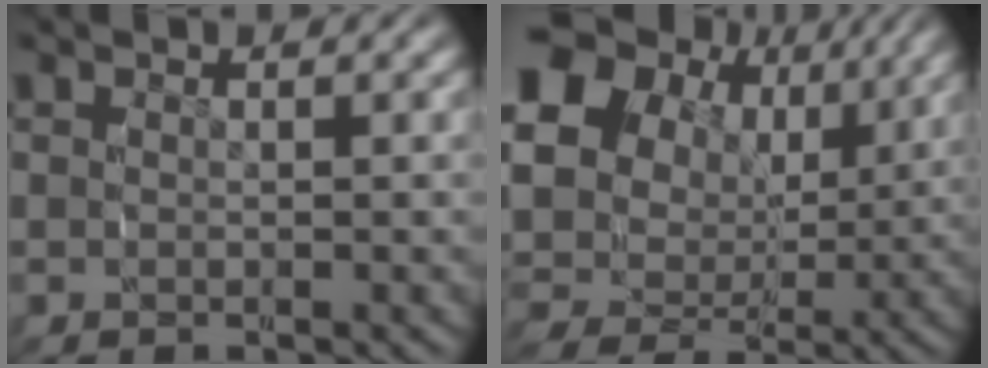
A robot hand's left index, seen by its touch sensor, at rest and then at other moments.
{"total": 14.0, "force": [2.6, 11.2, 8.0], "torque": [-0.167, -0.009, 0.035]}